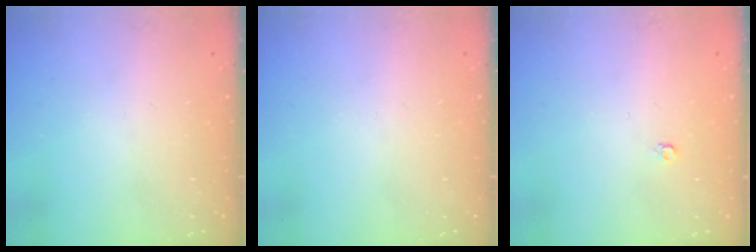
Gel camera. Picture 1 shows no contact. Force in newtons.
{"total": 0.0}
{"total": 3.2, "press": 3.2, "slide": 0.2}